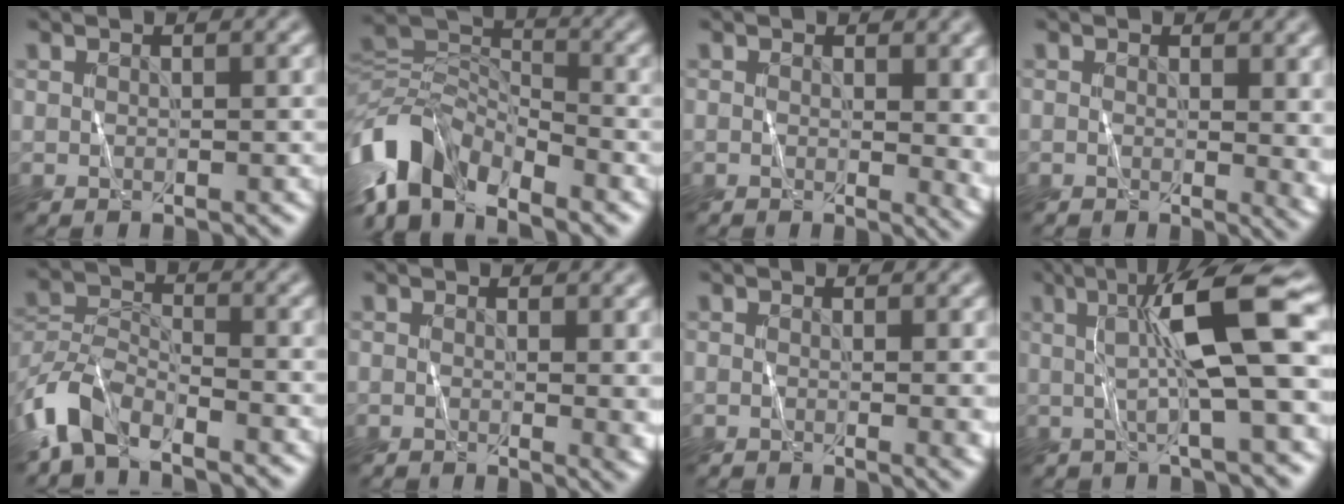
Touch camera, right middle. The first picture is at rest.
{"total": 8.7, "force": [-5.4, 4.4, 5.2], "torque": [-0.099, -0.001, -0.114]}
{"total": 4.1, "force": [0.4, 2.1, 3.5], "torque": [-0.030, -0.005, 0.007]}
{"total": 3.4, "force": [0.3, 1.5, 3.0], "torque": [-0.025, -0.004, 0.006]}
{"total": 5.1, "force": [-4.1, 2.0, 2.2], "torque": [-0.046, -0.001, -0.093]}
{"total": 2.7, "force": [0.2, 0.8, 2.5], "torque": [-0.024, -0.002, 0.003]}
{"total": 2.1, "force": [0.1, 0.6, 2.0], "torque": [-0.015, 0.002, -0.002]}
{"total": 7.9, "force": [1.3, 1.0, 7.7], "torque": [-0.123, 0.007, 0.019]}